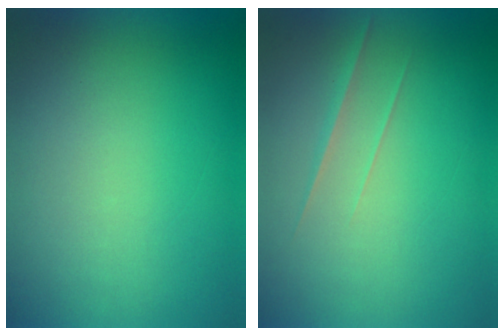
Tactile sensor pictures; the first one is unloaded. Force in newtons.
{"total": 1.5}